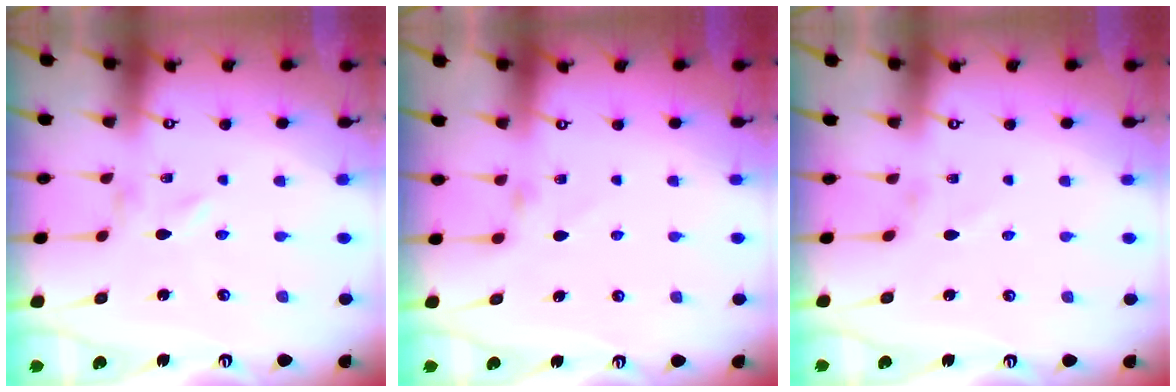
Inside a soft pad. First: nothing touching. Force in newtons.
{"total": 3.5, "press": 3.4, "slide": 0.5}
{"total": 3.0, "press": 2.9, "slide": 0.5}